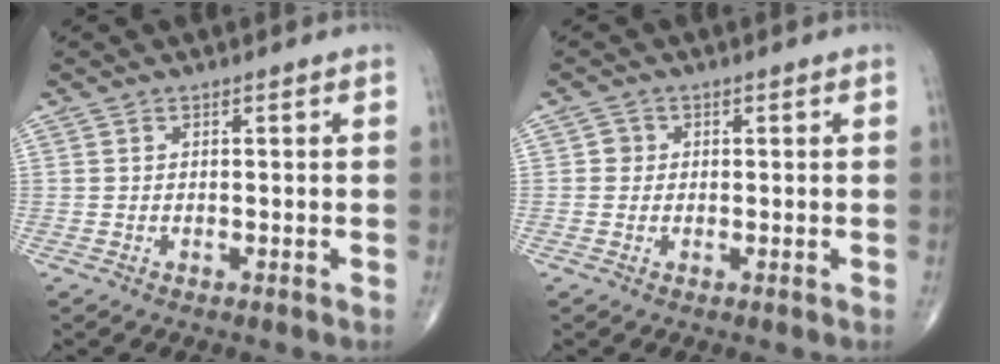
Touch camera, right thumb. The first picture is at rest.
{"total": 1.6, "force": [0.1, 1.6, 0.4], "torque": [0.003, 0.004, -0.002]}